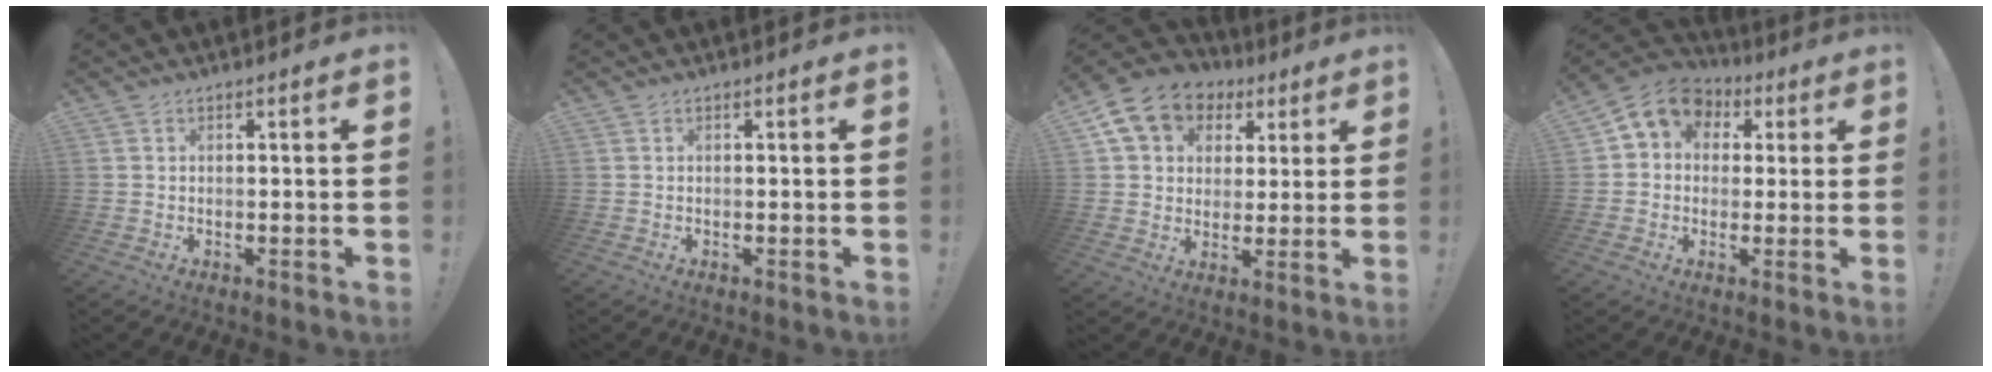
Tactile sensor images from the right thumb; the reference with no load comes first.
{"total": 0.0}
{"total": 12.8, "force": [5.8, 10.0, 5.5], "torque": [-0.086, -0.024, 0.114]}
{"total": 9.5, "force": [3.4, 7.8, 4.3], "torque": [-0.062, -0.007, 0.067]}